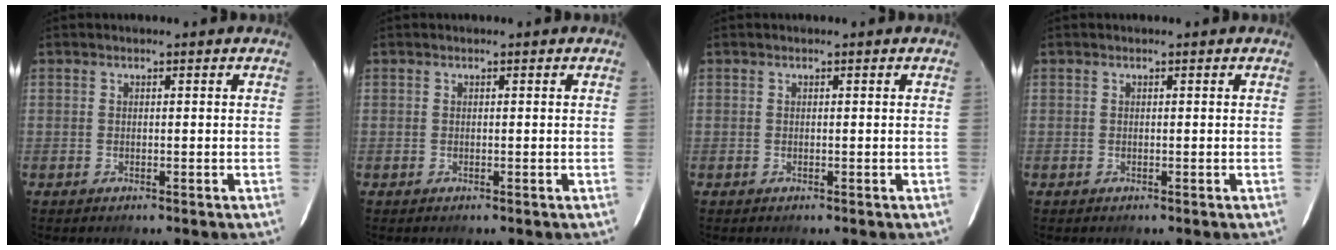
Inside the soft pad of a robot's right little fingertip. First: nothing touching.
{"total": 0.0}
{"total": 0.0}
{"total": 0.0}